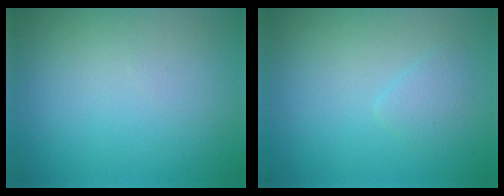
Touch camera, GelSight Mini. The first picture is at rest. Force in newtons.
{"total": 1.1, "press": 1.1, "slide": 0.1}